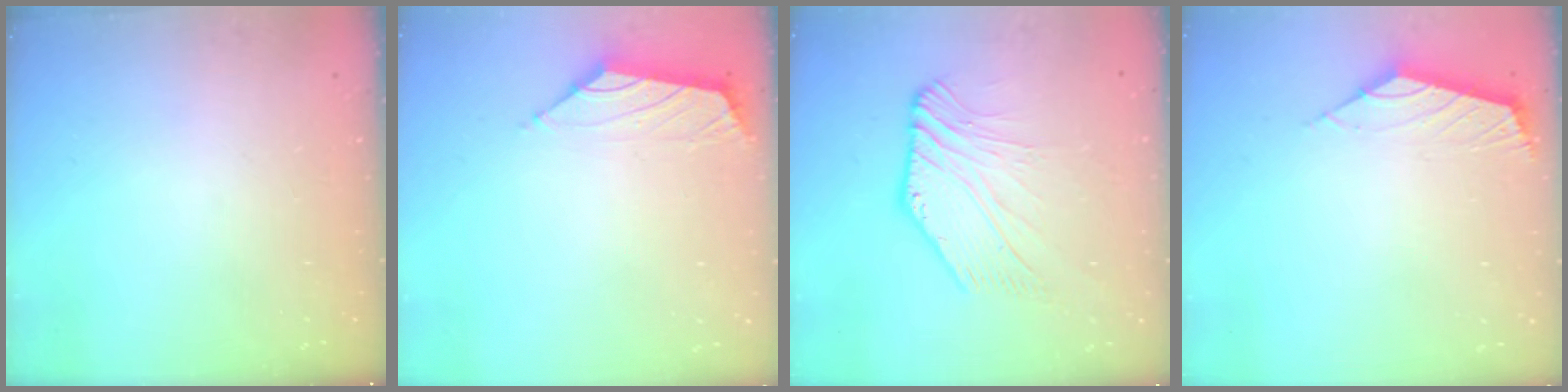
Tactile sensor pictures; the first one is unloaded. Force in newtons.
{"total": 1.4, "press": 1.3, "slide": 0.6}
{"total": 4.8, "press": 4.7, "slide": 1.1}
{"total": 2.5, "press": 2.5, "slide": 0.6}